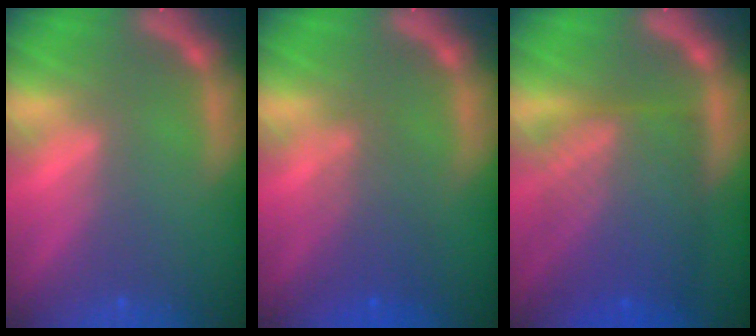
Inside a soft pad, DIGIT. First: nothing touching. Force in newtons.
{"total": 3.5}
{"total": 9.5}